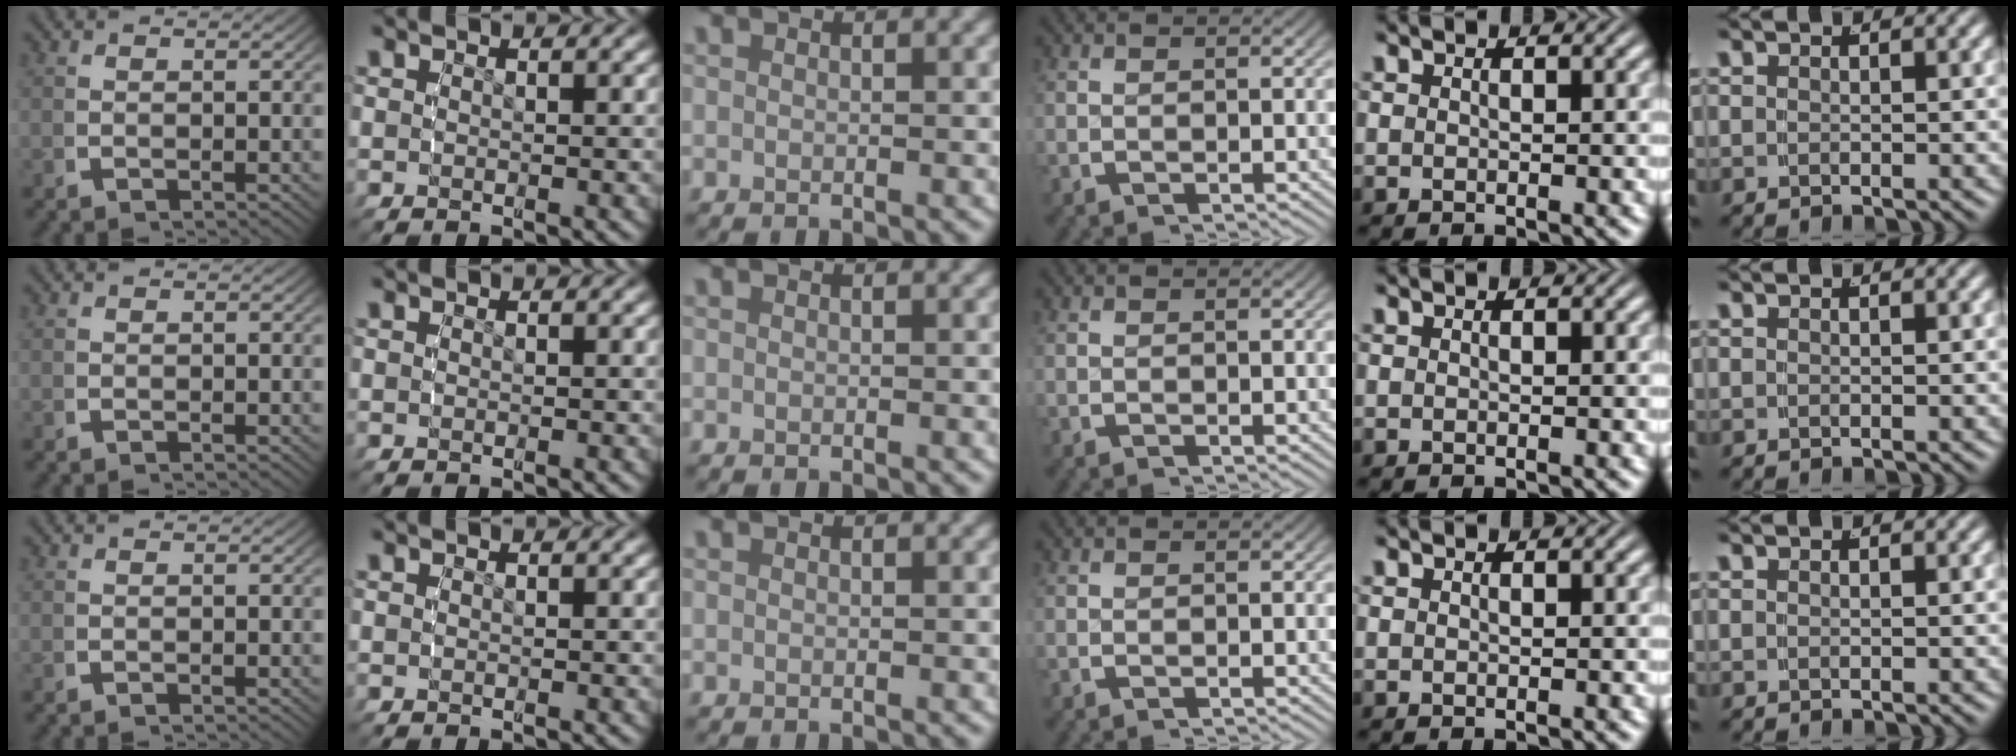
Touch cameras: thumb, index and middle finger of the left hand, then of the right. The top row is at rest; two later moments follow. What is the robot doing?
{"motion": "reach", "object": "shirt"}